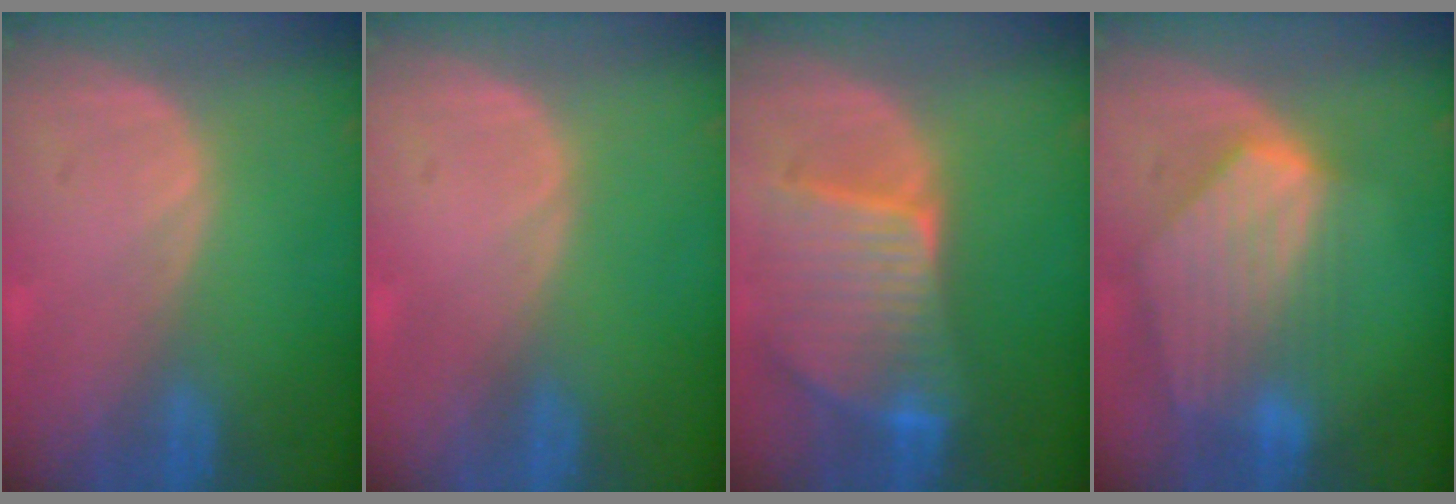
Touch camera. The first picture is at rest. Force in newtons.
{"total": 0.0}
{"total": 9.6, "press": 8.4, "slide": 4.5}
{"total": 9.0, "press": 8.0, "slide": 4.2}